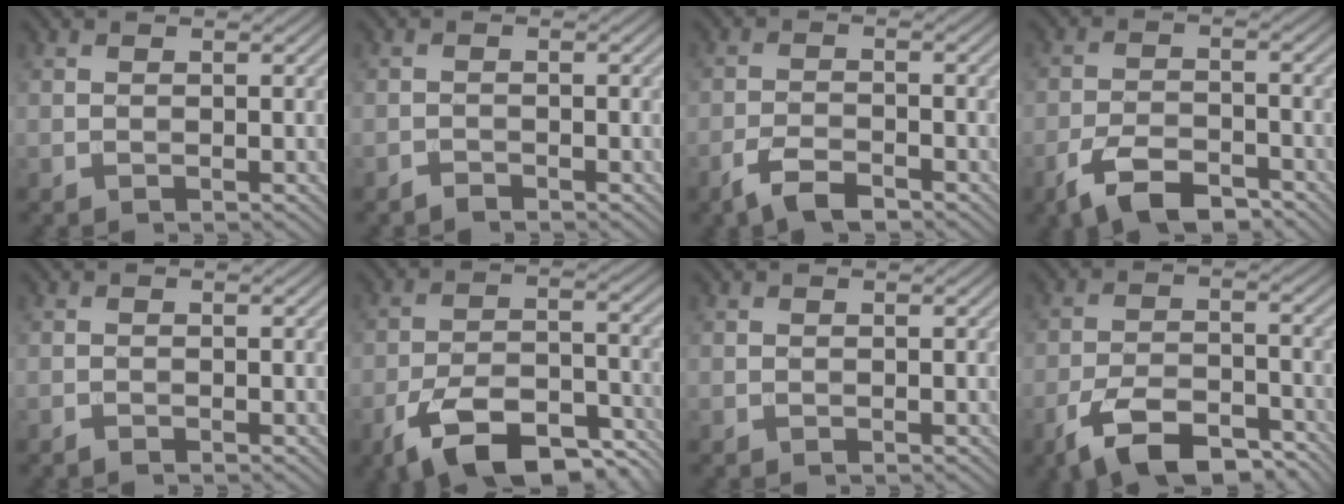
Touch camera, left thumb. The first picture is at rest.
{"total": 1.0, "force": [-0.9, 0.2, 0.3], "torque": [-0.004, 0.001, -0.020]}
{"total": 4.4, "force": [-3.2, 1.4, 2.7], "torque": [-0.055, -0.001, -0.065]}
{"total": 7.5, "force": [-5.1, 2.9, 4.6], "torque": [-0.083, -0.001, -0.100]}
{"total": 0.5, "force": [-0.5, 0.1, 0.2], "torque": [-0.003, 0.001, -0.010]}
{"total": 12.9, "force": [-8.6, 5.3, 8.1], "torque": [-0.145, -0.005, -0.152]}
{"total": 0.0}
{"total": 10.4, "force": [-7.1, 4.2, 6.4], "torque": [-0.109, -0.002, -0.133]}